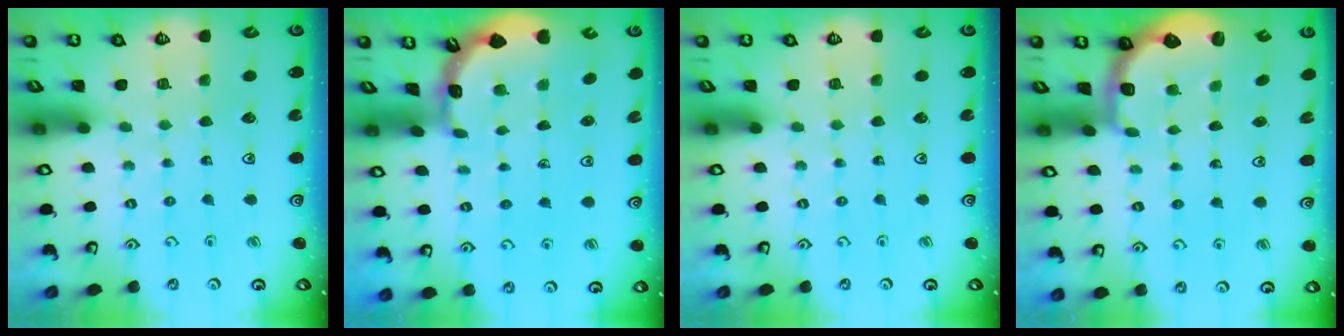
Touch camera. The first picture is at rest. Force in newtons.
{"total": 1.7, "press": 1.6, "slide": 0.1}
{"total": 0.0}
{"total": 2.6, "press": 2.0, "slide": 1.7}